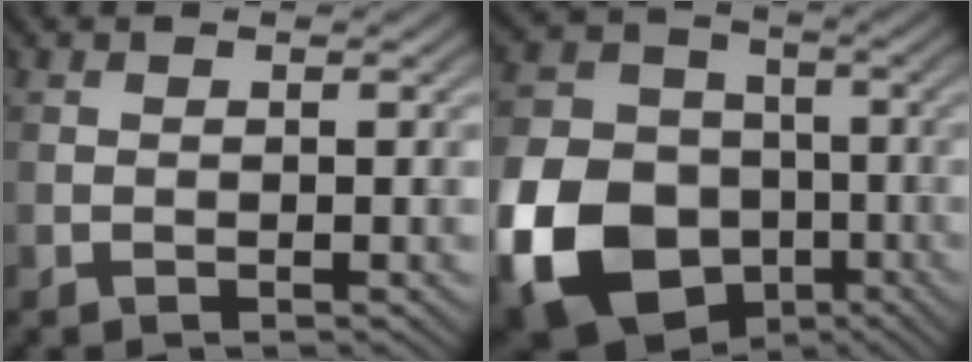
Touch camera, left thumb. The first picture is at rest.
{"total": 17.5, "force": [-6.3, 13.5, 9.3], "torque": [-0.246, -0.048, -0.116]}